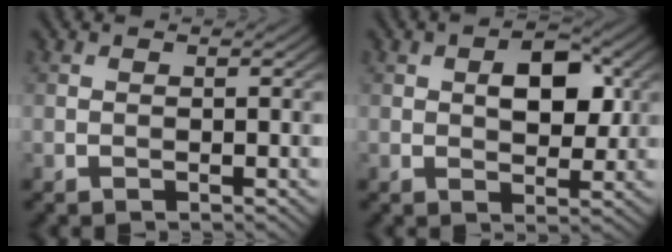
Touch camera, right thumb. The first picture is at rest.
{"total": 5.8, "force": [1.1, 3.4, 4.6], "torque": [-0.066, 0.001, 0.016]}